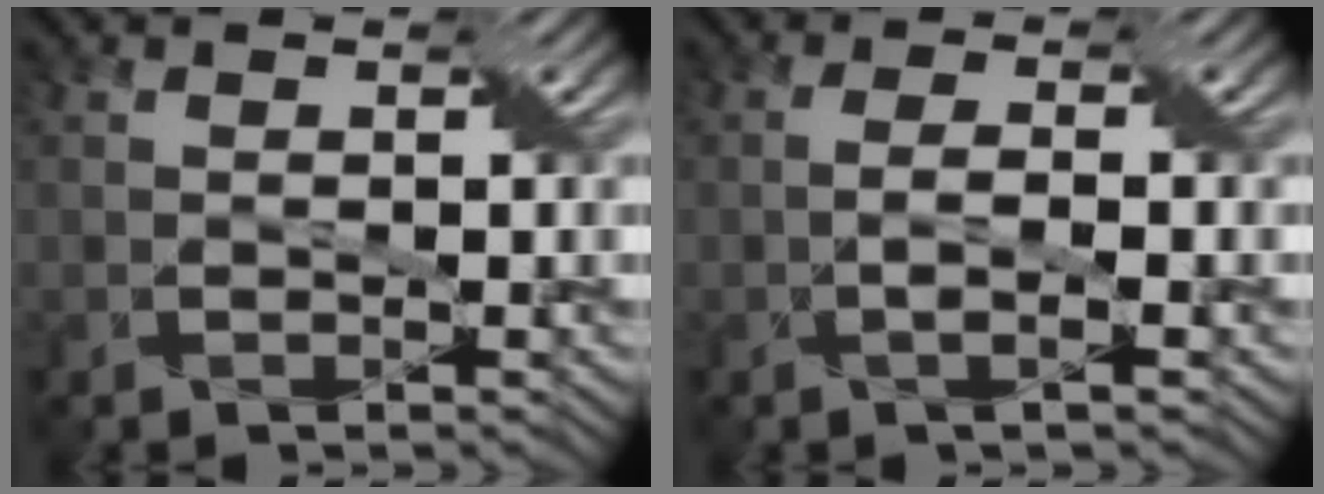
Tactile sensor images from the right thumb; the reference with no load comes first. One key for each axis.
{"total": 2.2, "fx": -0.6, "fy": 0.3, "fz": 2.1, "tx": -0.047, "ty": 0.004, "tz": -0.014}